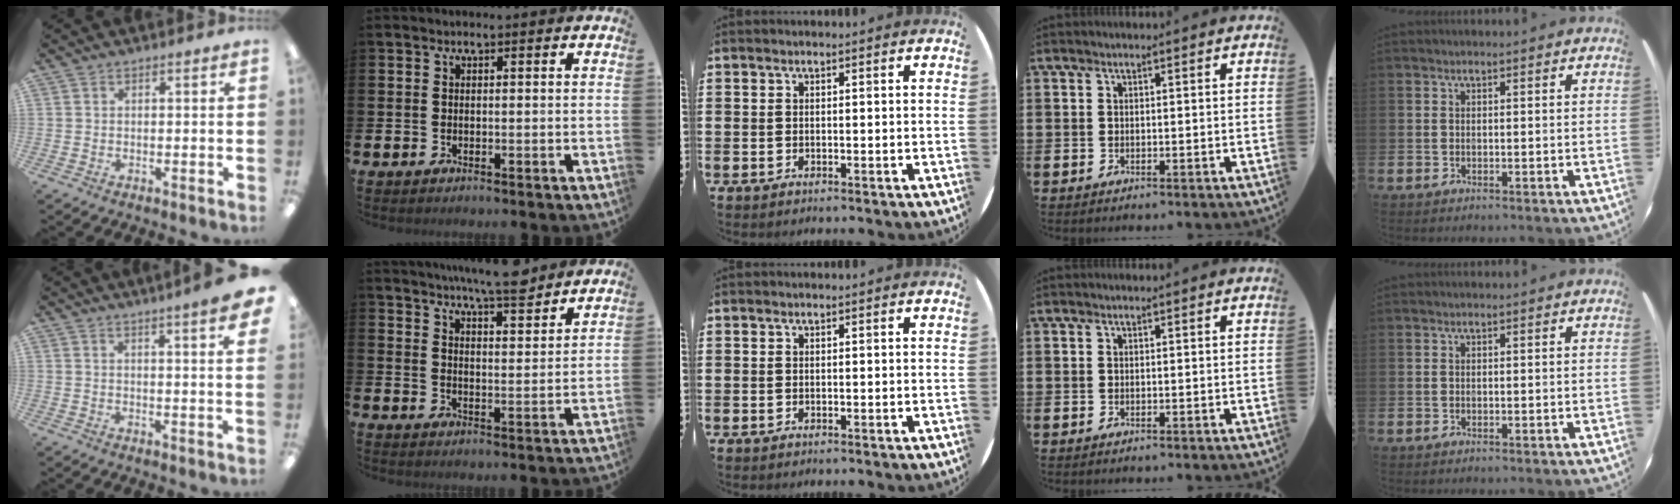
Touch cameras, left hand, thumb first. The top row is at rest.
{"thumb": {"total": 5.3, "force": [3.7, 0.1, 3.9], "torque": [-0.059, -0.016, 0.058]}, "index": {"total": 7.4, "force": [7.0, 0.4, 2.4], "torque": [-0.054, -0.033, 0.125]}}